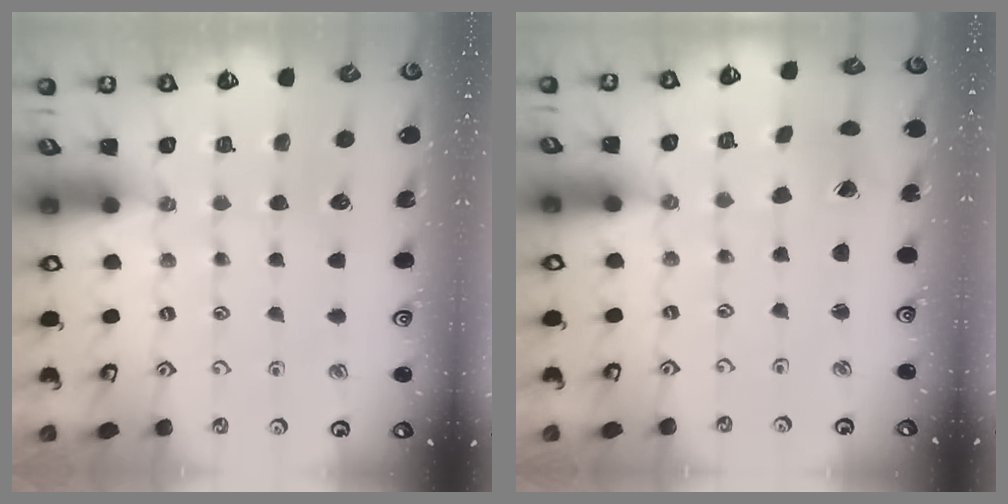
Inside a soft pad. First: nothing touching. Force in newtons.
{"total": 1.7, "press": 1.7, "slide": 0.1}